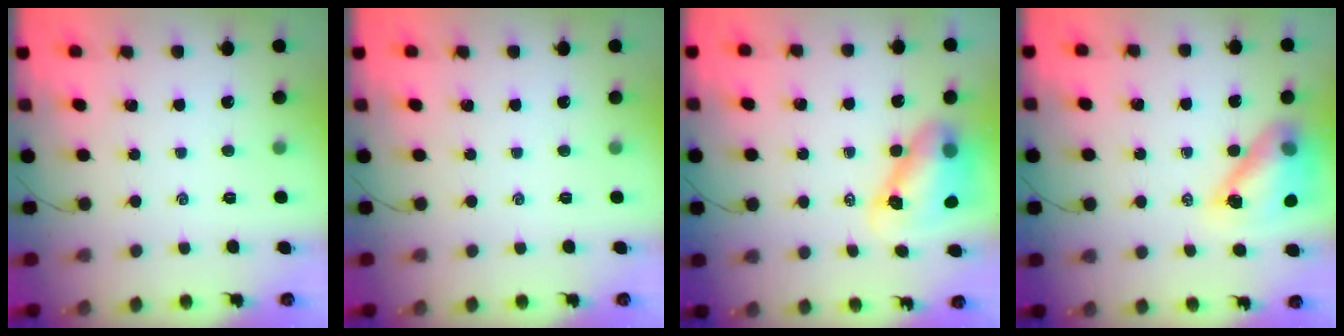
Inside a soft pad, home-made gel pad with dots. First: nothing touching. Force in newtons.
{"total": 0.0}
{"total": 8.6, "press": 8.4, "slide": 1.9}
{"total": 13.2, "press": 12.7, "slide": 3.7}